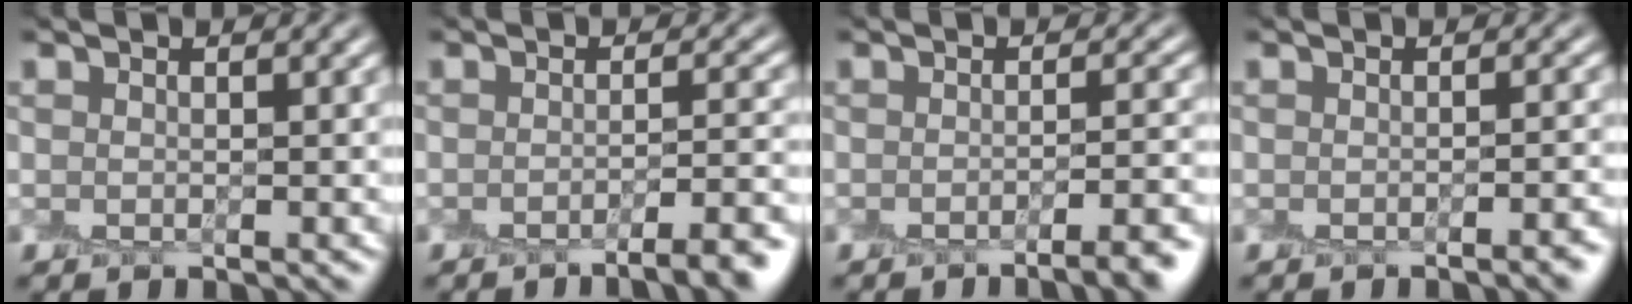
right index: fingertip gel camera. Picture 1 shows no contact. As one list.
[{"total": 5.3, "force": [-3.2, 1.3, 4.0], "torque": [-0.044, 0.003, -0.047]}, {"total": 4.8, "force": [-2.8, 1.3, 3.7], "torque": [-0.034, 0.002, -0.039]}, {"total": 2.3, "force": [-1.2, 0.6, 1.9], "torque": [-0.013, 0.002, -0.019]}]